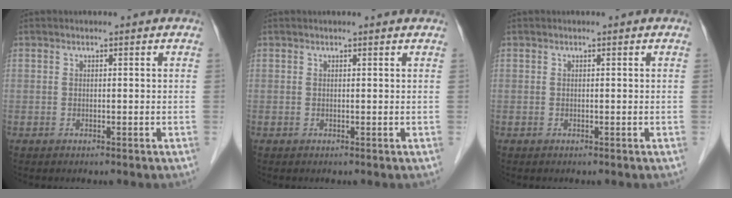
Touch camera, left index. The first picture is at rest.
{"total": 1.5, "force": [1.4, 0.1, 0.4], "torque": [-0.012, 0.010, 0.013]}
{"total": 0.0}